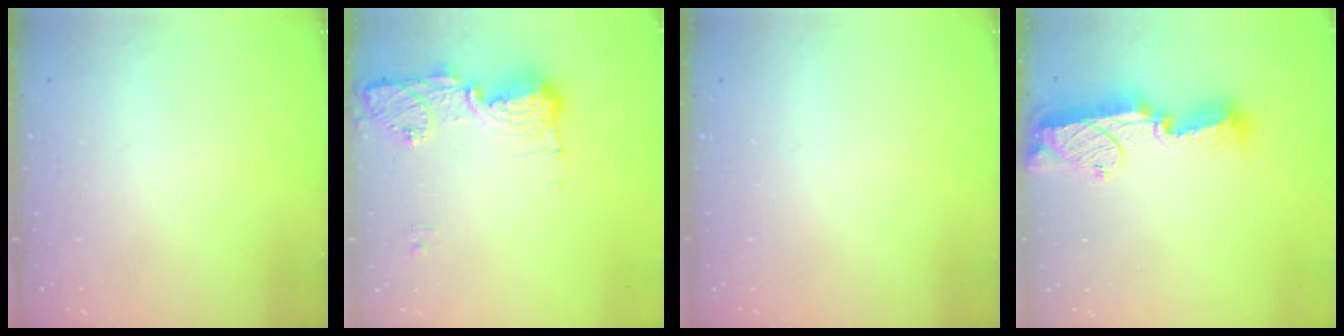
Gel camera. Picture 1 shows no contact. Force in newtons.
{"total": 16.1, "press": 15.2, "slide": 5.3}
{"total": 0.0}
{"total": 12.4, "press": 12.4, "slide": 1.0}